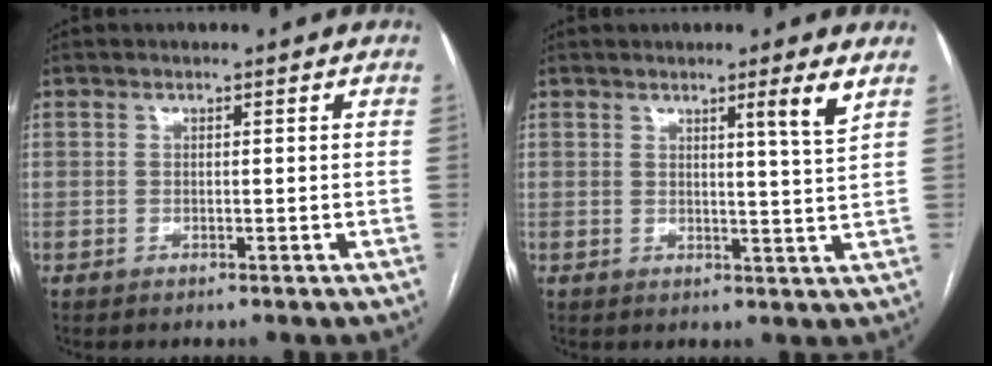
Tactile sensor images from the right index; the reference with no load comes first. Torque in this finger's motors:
{"motor_torque": [-0.06, 0.13, 0.07, 0.03]}